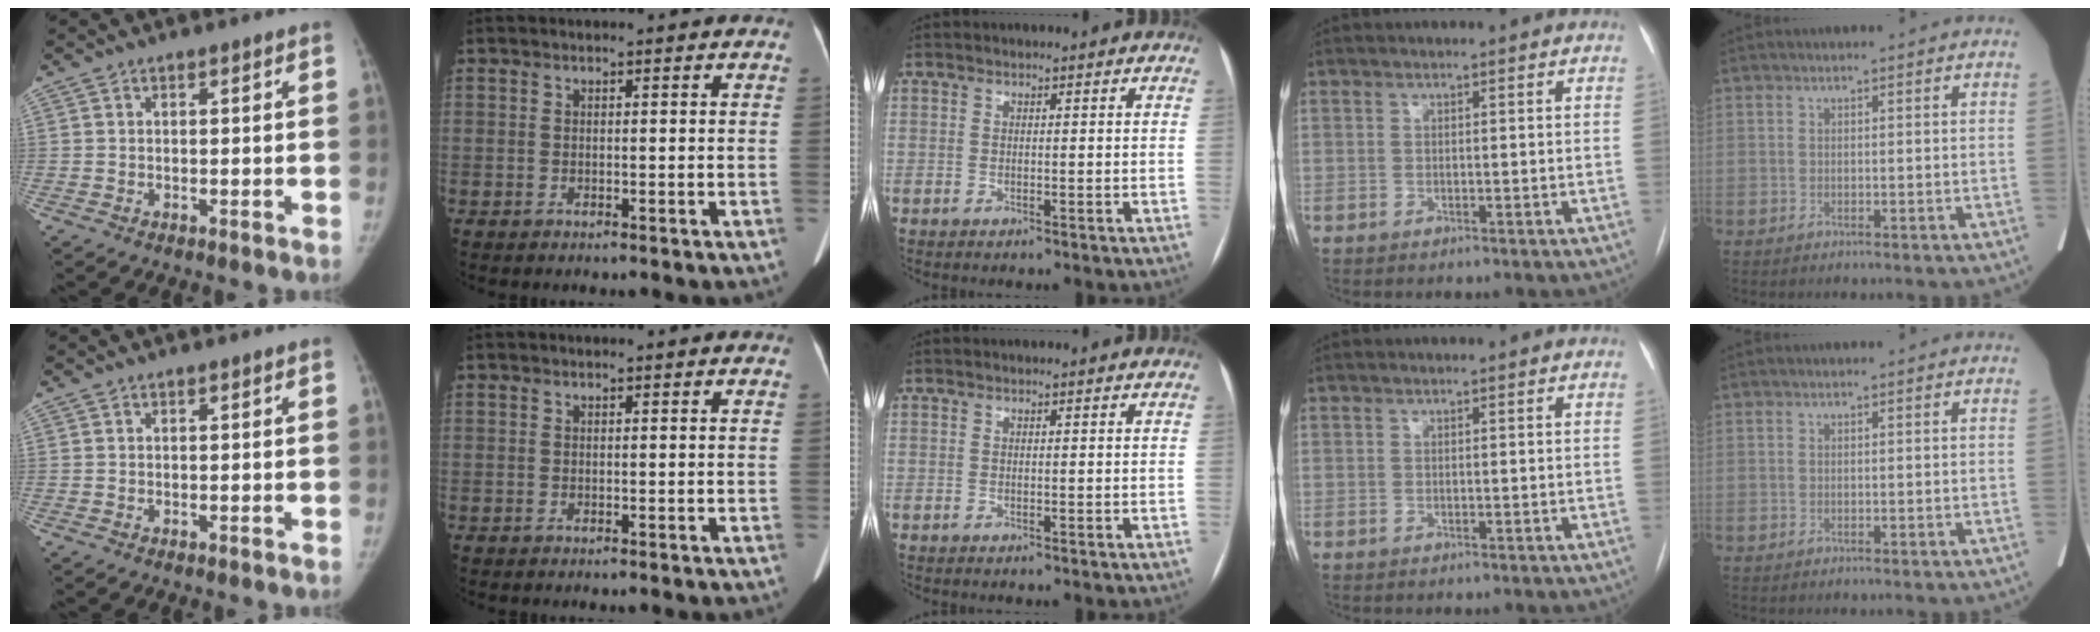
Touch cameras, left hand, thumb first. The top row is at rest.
{}